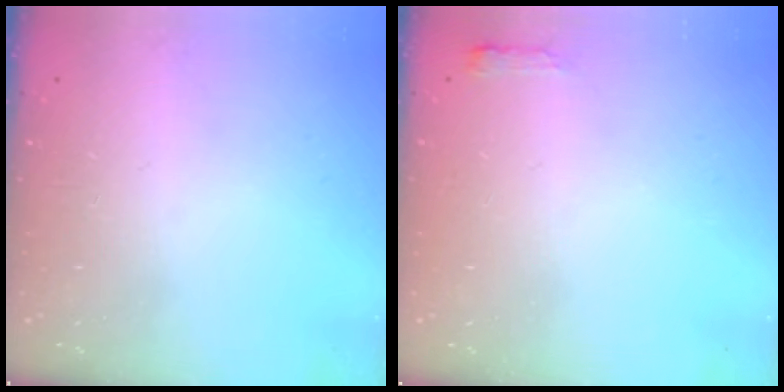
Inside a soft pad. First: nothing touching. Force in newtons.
{"total": 2.7, "press": 2.6, "slide": 0.5}